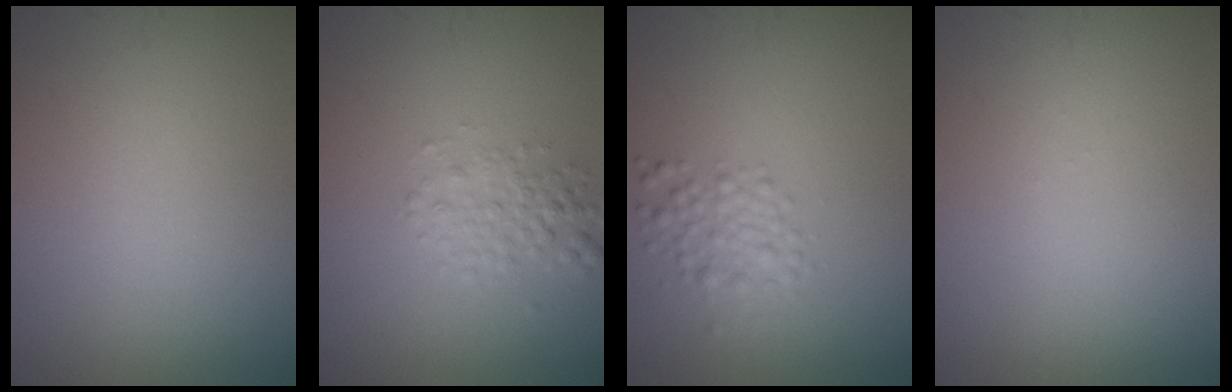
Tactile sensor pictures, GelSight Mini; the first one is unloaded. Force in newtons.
{"total": 2.2, "press": 2.2, "slide": 0.1}
{"total": 2.3, "press": 2.3, "slide": 0.0}
{"total": 0.0}